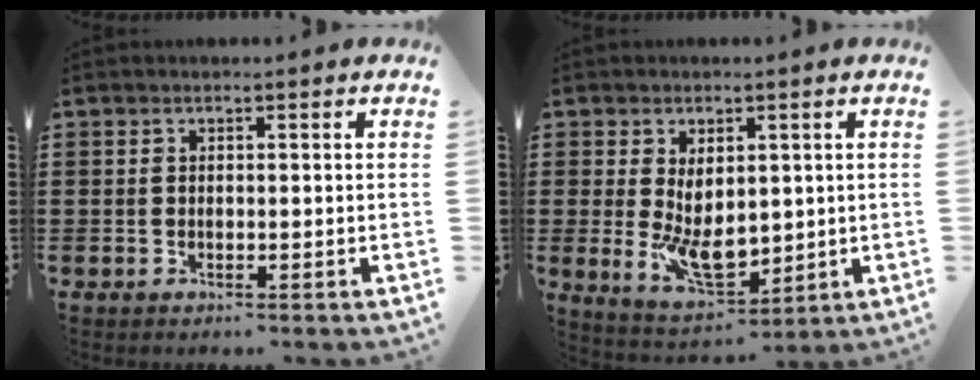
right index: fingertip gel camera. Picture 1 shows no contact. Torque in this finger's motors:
{"motor_torque": [1.73, 0.42, 0.31, 0.21]}